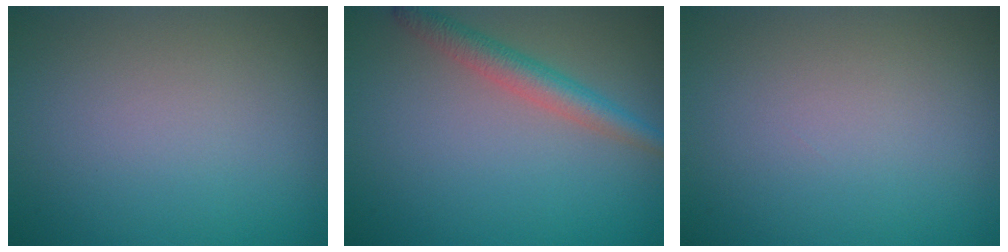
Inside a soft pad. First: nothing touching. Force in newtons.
{"total": 2.9, "press": 2.9, "slide": 0.1}
{"total": 0.0}